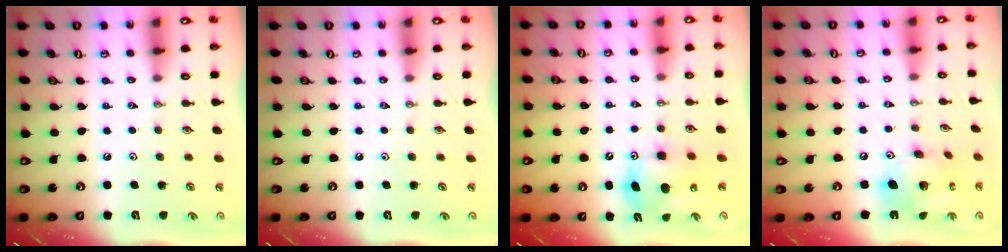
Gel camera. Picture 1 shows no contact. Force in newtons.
{"total": 0.0}
{"total": 8.8, "press": 8.6, "slide": 1.7}
{"total": 14.5, "press": 14.5, "slide": 1.3}